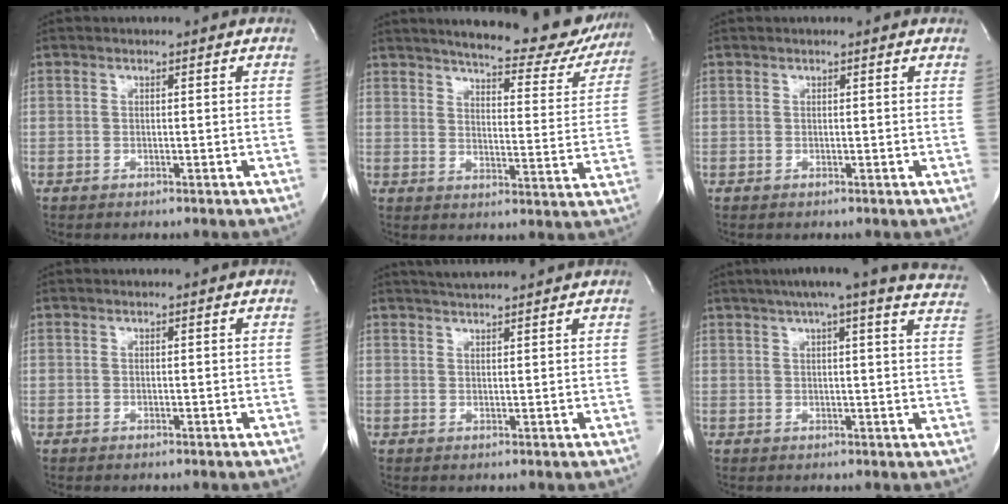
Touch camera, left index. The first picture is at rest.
{"total": 22.3, "force": [19.9, 4.8, 9.0], "torque": [-0.118, -0.047, 0.232]}
{"total": 1.0, "force": [0.9, 0.0, 0.5], "torque": [-0.011, 0.006, 0.008]}
{"total": 0.0}
{"total": 4.4, "force": [4.2, -0.5, 1.3], "torque": [-0.022, 0.020, 0.068]}
{"total": 20.1, "force": [17.4, 1.4, 10.1], "torque": [-0.146, 0.000, 0.197]}